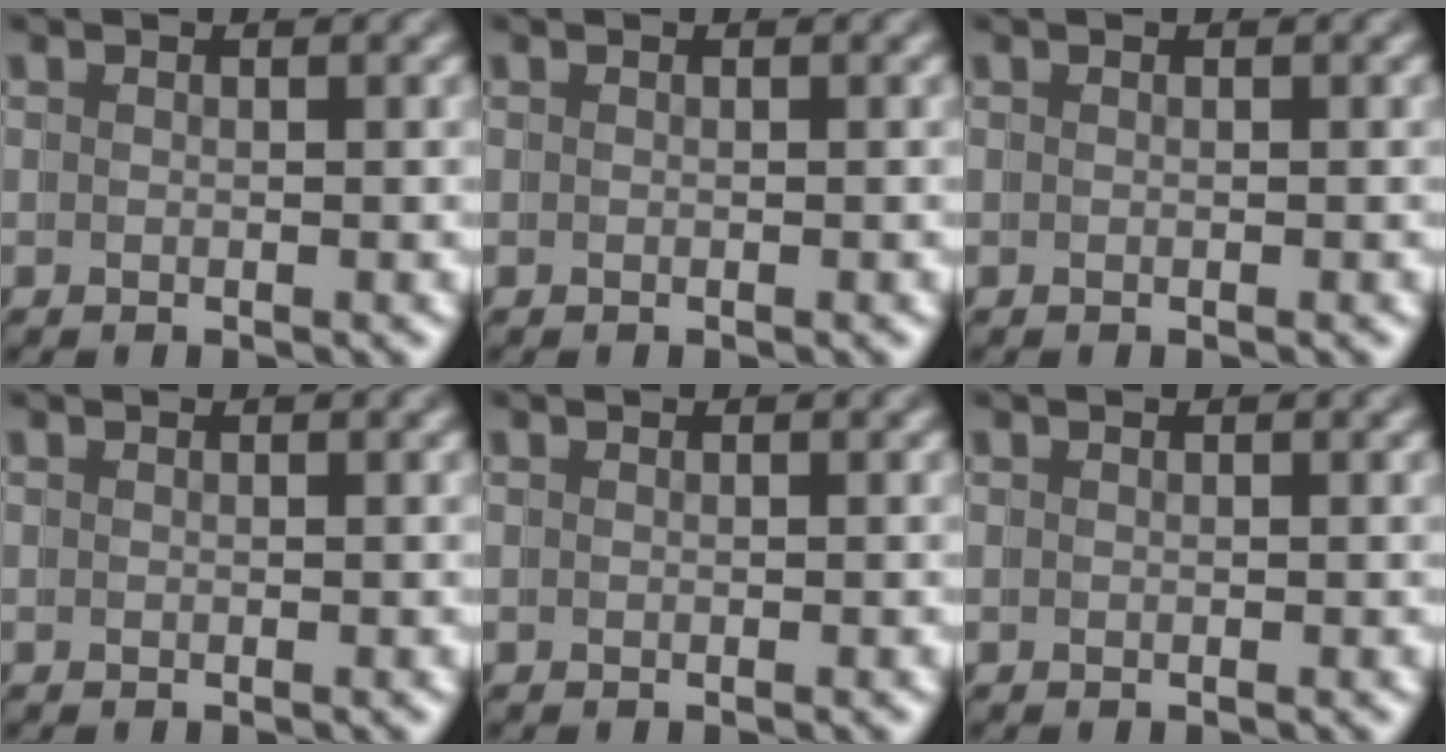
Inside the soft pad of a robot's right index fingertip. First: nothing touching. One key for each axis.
{"total": 0.0}
{"total": 0.0}
{"total": 0.0}
{"total": 0.0}
{"total": 0.0}